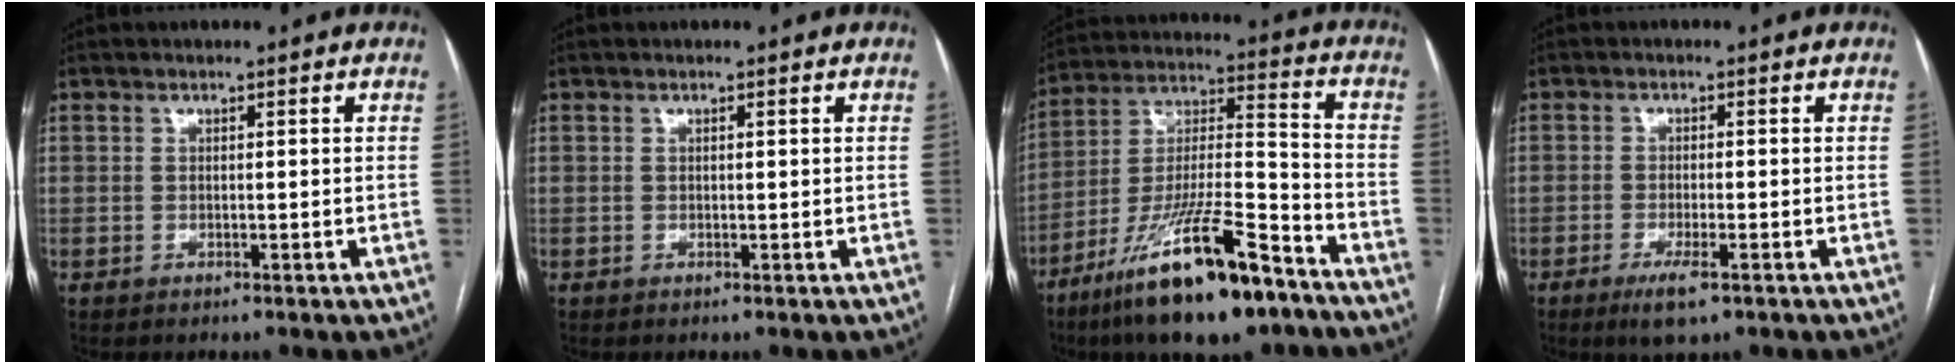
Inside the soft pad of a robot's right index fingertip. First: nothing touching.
{"total": 0.0}
{"total": 20.8, "force": [-13.6, 3.6, 15.4], "torque": [-0.282, -0.019, -0.235]}
{"total": 4.4, "force": [-2.5, 0.7, 3.5], "torque": [-0.070, -0.009, -0.040]}